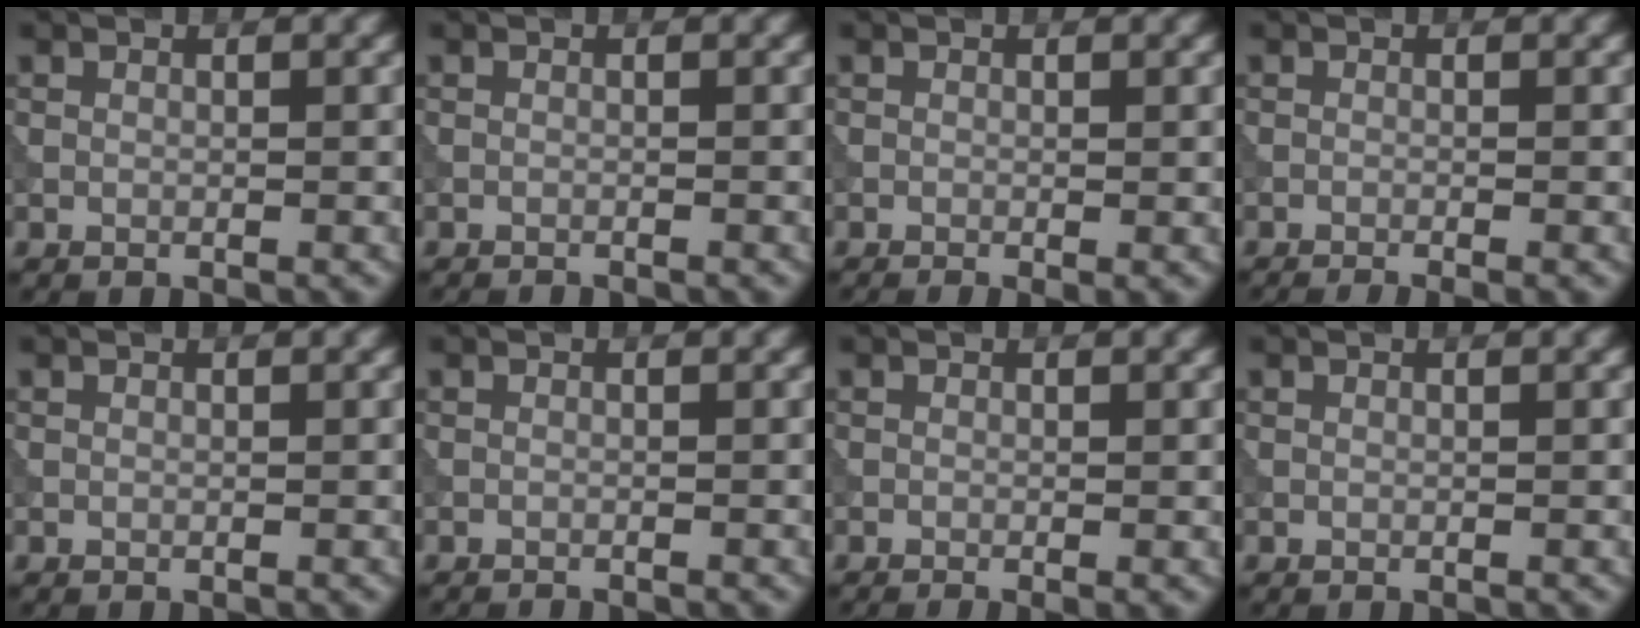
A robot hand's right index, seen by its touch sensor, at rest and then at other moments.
{"total": 1.2, "force": [-1.1, 0.2, 0.4], "torque": [0.006, -0.002, -0.018]}
{"total": 1.3, "force": [-0.5, 0.4, 1.2], "torque": [-0.014, -0.006, -0.009]}
{"total": 2.4, "force": [-1.4, 0.6, 1.8], "torque": [-0.017, -0.004, -0.023]}
{"total": 0.0}
{"total": 1.2, "force": [-1.1, 0.2, 0.4], "torque": [0.005, -0.002, -0.018]}
{"total": 1.4, "force": [-0.5, 0.5, 1.3], "torque": [-0.012, -0.008, -0.010]}
{"total": 0.0}